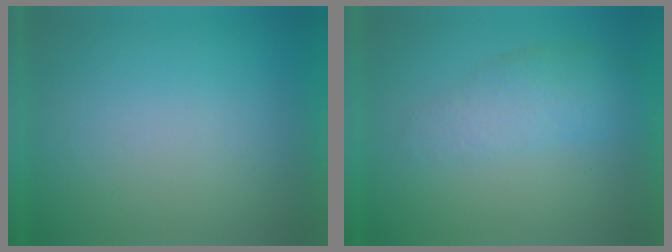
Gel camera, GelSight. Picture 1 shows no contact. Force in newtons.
{"total": 3.0}